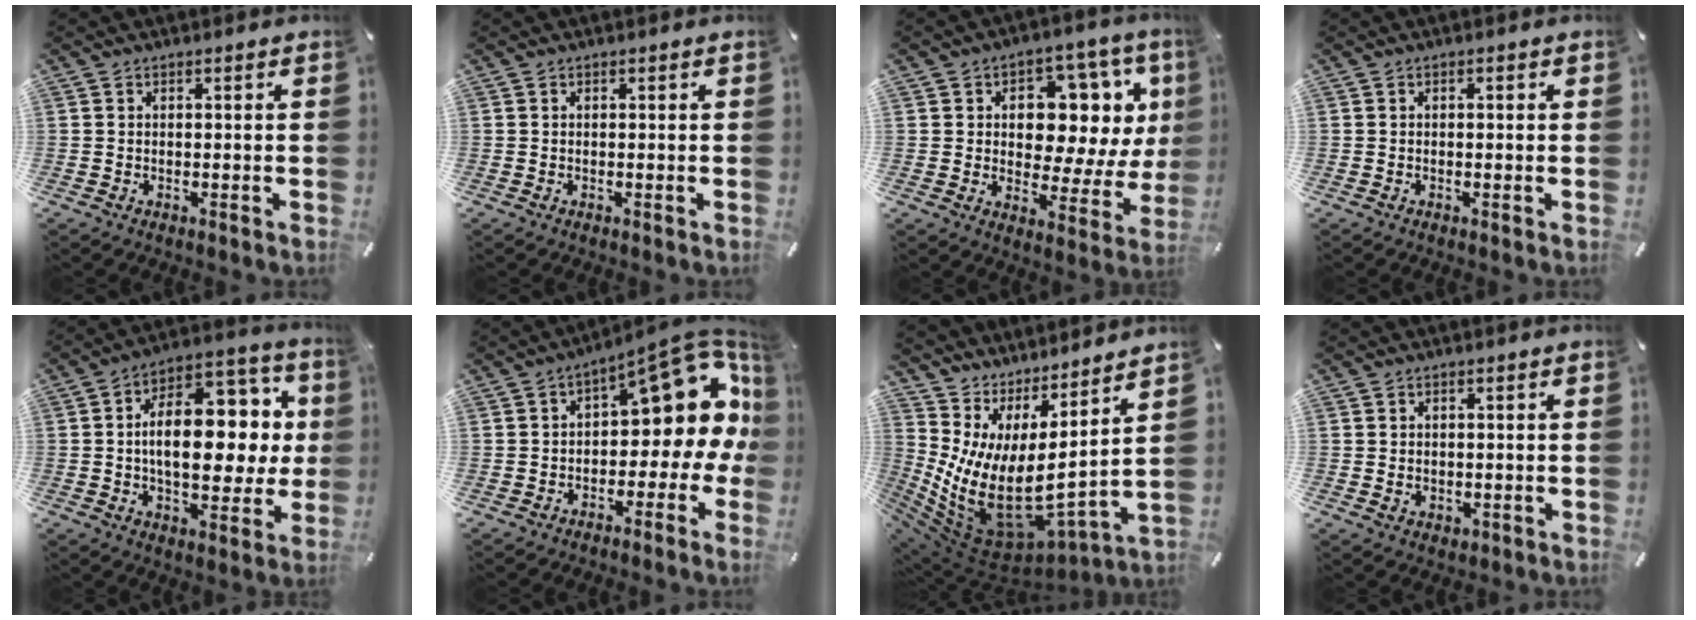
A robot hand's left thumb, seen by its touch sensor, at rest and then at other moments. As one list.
[{"total": 0.0}, {"total": 12.6, "force": [4.6, 8.3, 8.3], "torque": [-0.101, -0.050, 0.078]}, {"total": 0.6, "force": [-0.2, 0.2, 0.5], "torque": [-0.010, -0.001, -0.003]}, {"total": 19.5, "force": [2.3, 11.3, 15.7], "torque": [-0.235, -0.013, 0.038]}, {"total": 14.8, "force": [6.4, 6.8, 11.4], "torque": [-0.139, -0.054, 0.101]}, {"total": 13.3, "force": [-0.8, 6.7, 11.5], "torque": [-0.272, -0.057, -0.010]}, {"total": 1.8, "force": [0.4, 1.7, 0.5], "torque": [-0.003, 0.002, 0.003]}]